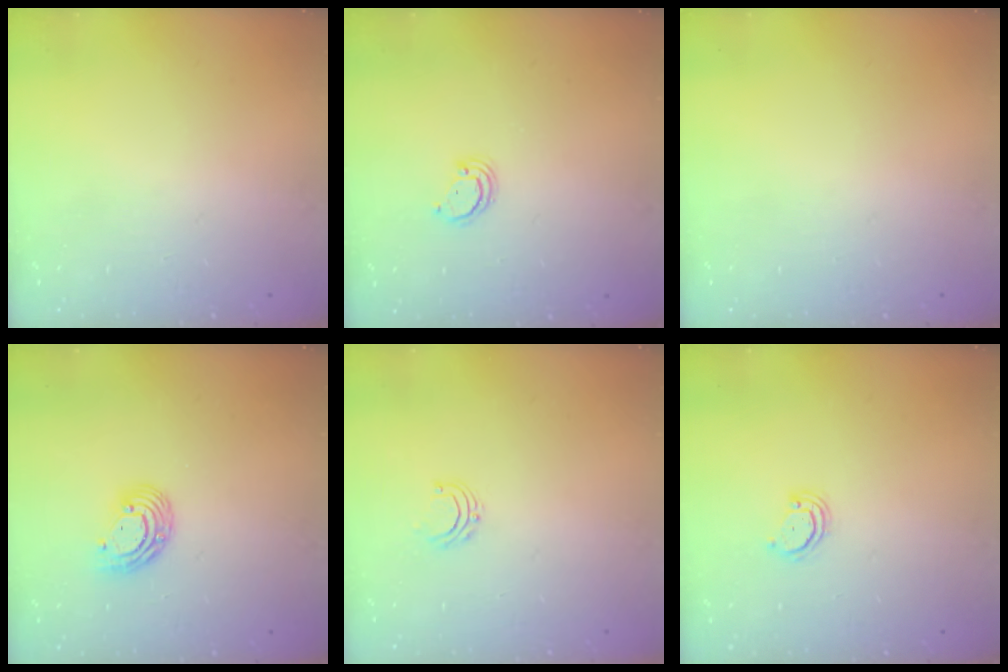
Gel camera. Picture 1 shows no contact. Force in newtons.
{"total": 2.8, "press": 2.8, "slide": 0.2}
{"total": 0.0}
{"total": 8.4, "press": 8.3, "slide": 1.1}
{"total": 5.9, "press": 5.9, "slide": 0.5}
{"total": 3.5, "press": 3.5, "slide": 0.3}